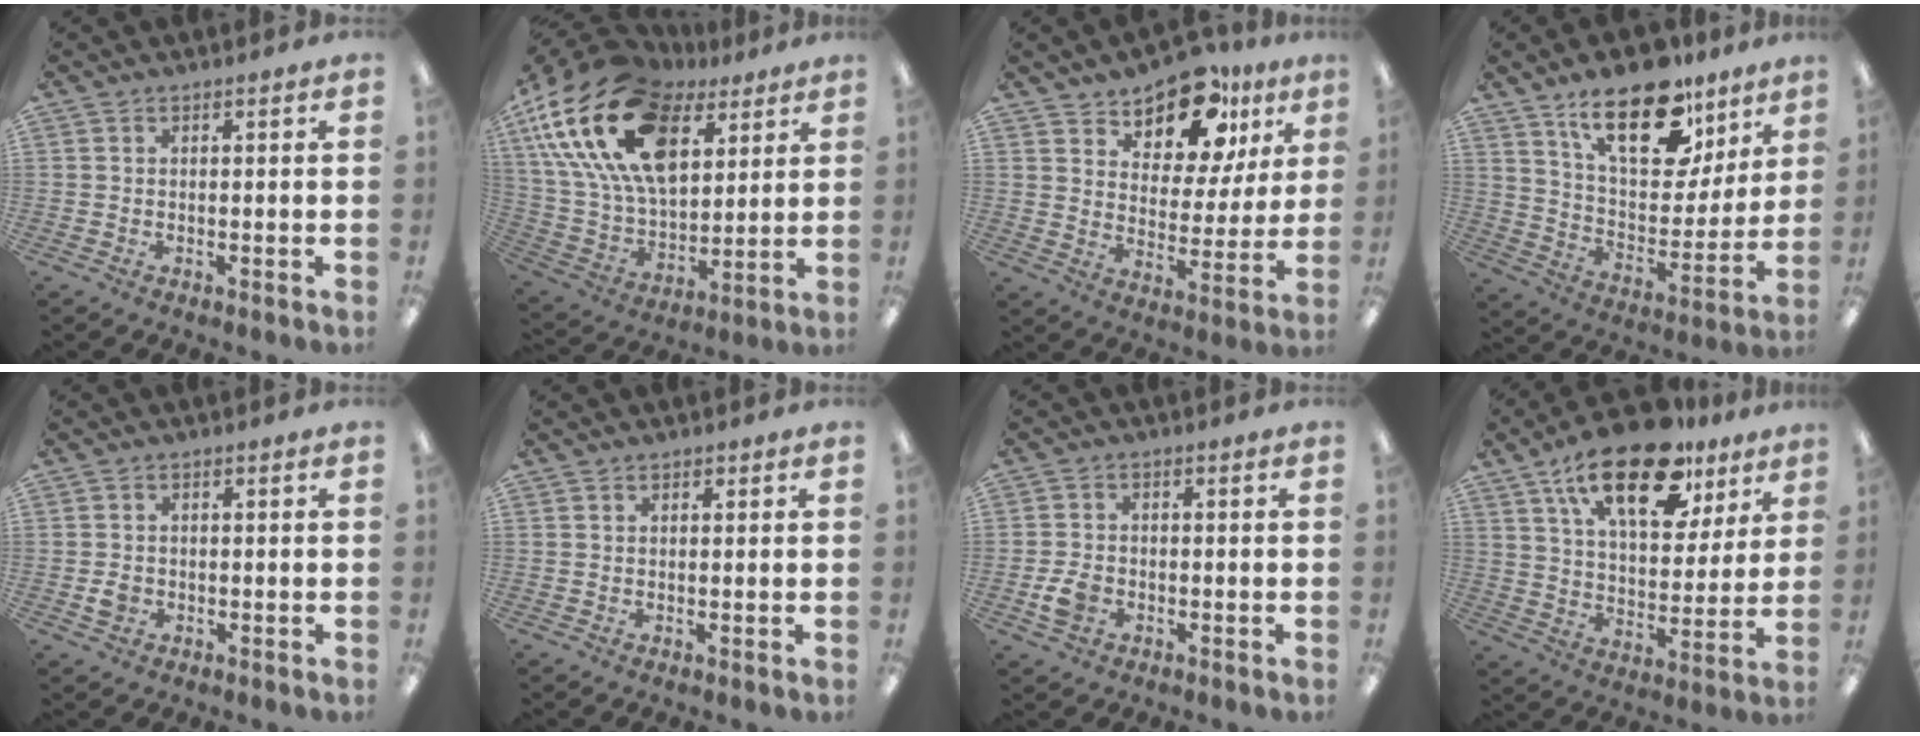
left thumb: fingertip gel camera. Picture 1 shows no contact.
{"total": 25.4, "force": [11.9, 14.8, 16.8], "torque": [-0.343, -0.047, 0.212]}
{"total": 13.5, "force": [10.6, 6.4, 5.4], "torque": [-0.087, -0.069, 0.191]}
{"total": 22.6, "force": [14.1, 10.6, 14.1], "torque": [-0.220, -0.076, 0.242]}
{"total": 2.4, "force": [-0.6, 2.1, 1.2], "torque": [-0.011, 0.000, -0.013]}
{"total": 1.0, "force": [0.6, 0.7, 0.5], "torque": [-0.002, -0.002, 0.009]}
{"total": 4.7, "force": [-1.6, 3.5, 2.7], "torque": [-0.054, 0.006, -0.029]}
{"total": 21.6, "force": [13.0, 10.1, 13.9], "torque": [-0.213, -0.063, 0.218]}